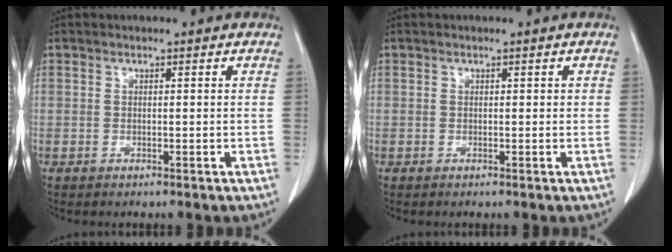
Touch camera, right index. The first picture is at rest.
{"total": 0.7, "force": [0.2, 0.5, 0.5], "torque": [-0.007, 0.009, 0.006]}